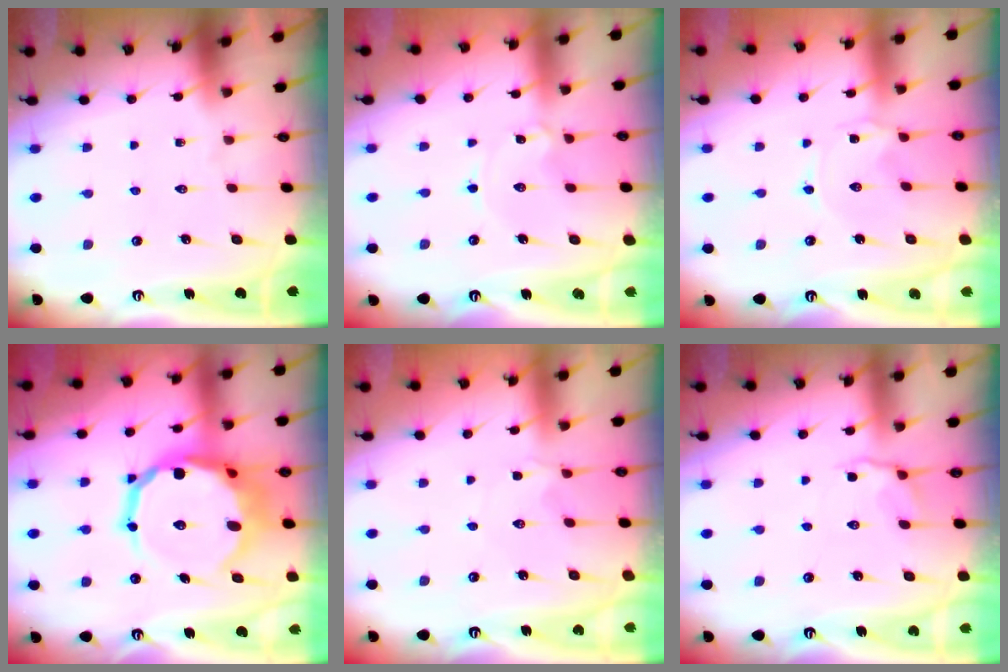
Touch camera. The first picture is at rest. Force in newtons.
{"total": 0.8, "press": 0.8, "slide": 0.1}
{"total": 0.0}
{"total": 17.0, "press": 16.5, "slide": 4.3}
{"total": 1.3, "press": 1.3, "slide": 0.4}
{"total": 4.8, "press": 4.4, "slide": 2.1}